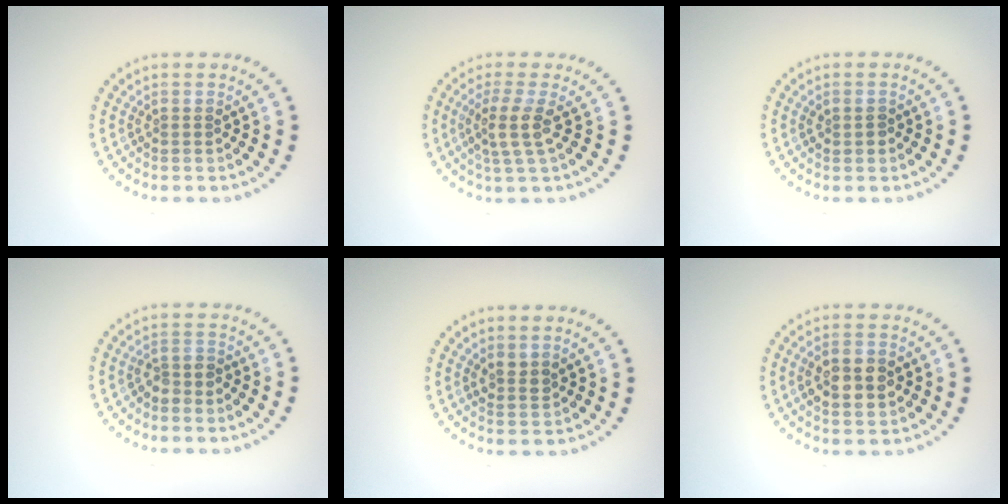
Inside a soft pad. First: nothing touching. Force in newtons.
{"total": 2.9, "press": 2.2, "slide": 1.8}
{"total": 1.2, "press": 1.2, "slide": 0.2}
{"total": 1.4, "press": 1.3, "slide": 0.7}
{"total": 1.5, "press": 1.3, "slide": 0.8}
{"total": 3.8, "press": 3.8, "slide": 0.3}